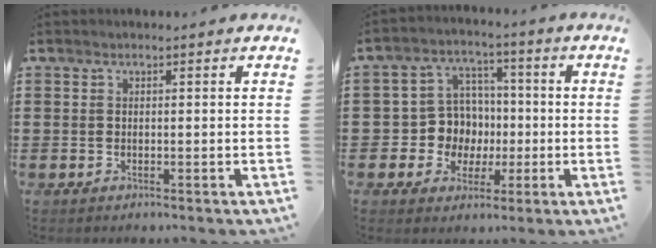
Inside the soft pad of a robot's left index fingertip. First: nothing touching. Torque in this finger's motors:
{"motor_torque": [0.21, 0.19, -0.01, 0.00]}